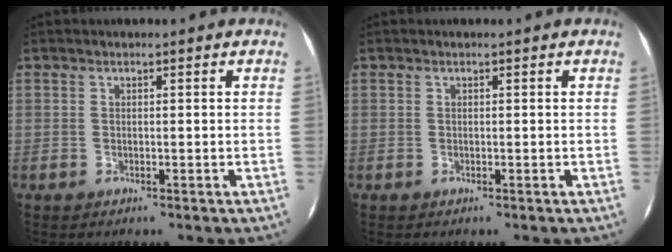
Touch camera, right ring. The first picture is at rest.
{"total": 0.0}